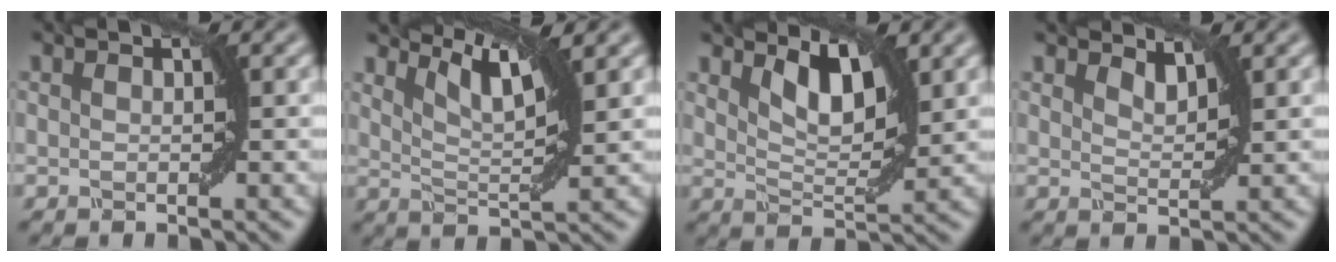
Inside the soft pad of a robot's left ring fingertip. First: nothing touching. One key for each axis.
{"total": 5.2, "fx": 3.3, "fy": 1.2, "fz": 3.8, "tx": -0.068, "ty": 0.007, "tz": 0.061}
{"total": 4.2, "fx": 1.9, "fy": 1.9, "fz": 3.3, "tx": -0.063, "ty": -0.005, "tz": 0.032}
{"total": 1.4, "fx": 1.3, "fy": 0.3, "fz": 0.5, "tx": -0.012, "ty": -0.005, "tz": 0.022}